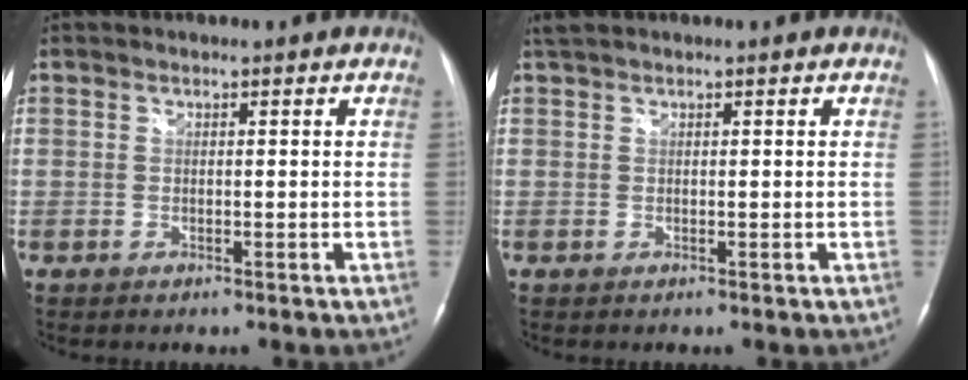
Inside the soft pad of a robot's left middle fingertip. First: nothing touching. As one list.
[{"total": 1.3, "force": [1.1, 0.2, 0.7], "torque": [-0.020, 0.022, 0.026]}]